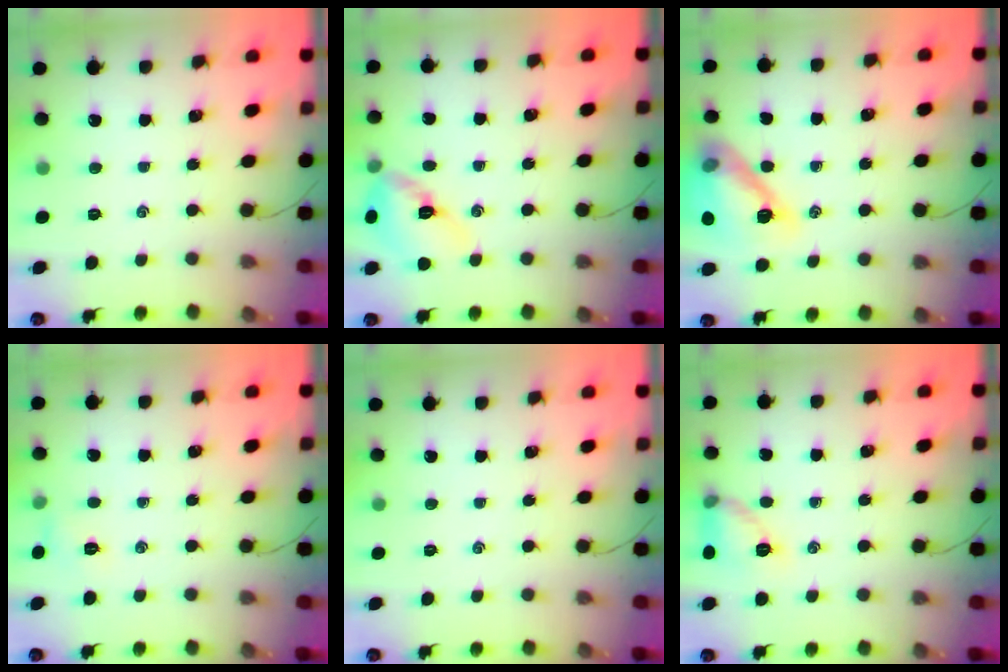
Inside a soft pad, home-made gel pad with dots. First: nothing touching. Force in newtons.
{"total": 12.3, "press": 12.2, "slide": 1.6}
{"total": 16.4, "press": 16.4, "slide": 1.2}
{"total": 5.2, "press": 5.0, "slide": 1.5}
{"total": 0.0}
{"total": 9.7, "press": 9.6, "slide": 1.1}